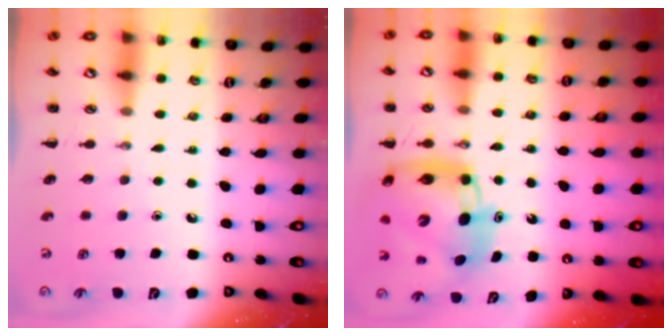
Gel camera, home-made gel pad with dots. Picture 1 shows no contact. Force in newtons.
{"total": 11.4, "press": 10.9, "slide": 3.4}